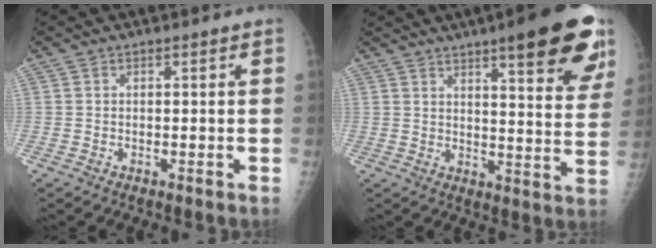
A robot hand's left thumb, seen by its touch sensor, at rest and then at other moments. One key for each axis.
{"total": 19.3, "fx": 11.5, "fy": 4.4, "fz": 14.8, "tx": -0.164, "ty": -0.047, "tz": 0.146}